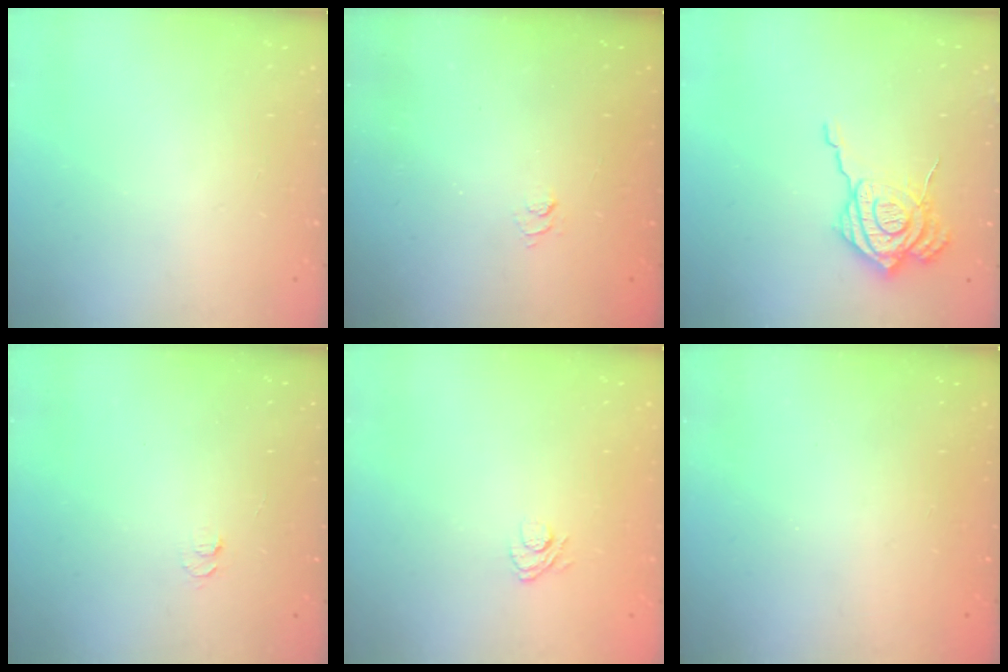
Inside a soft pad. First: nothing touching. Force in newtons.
{"total": 1.9, "press": 1.5, "slide": 1.3}
{"total": 15.0, "press": 14.8, "slide": 1.8}
{"total": 4.2, "press": 4.1, "slide": 0.5}
{"total": 6.1, "press": 5.9, "slide": 1.3}
{"total": 2.3, "press": 2.2, "slide": 0.8}